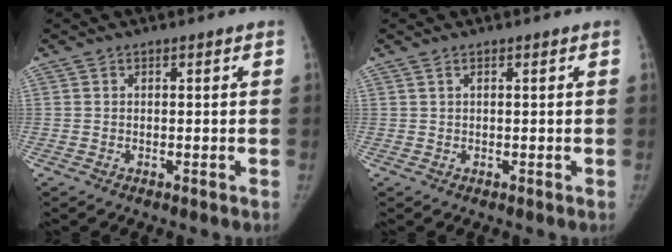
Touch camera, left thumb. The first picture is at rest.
{"total": 0.5, "force": [0.3, 0.0, 0.4], "torque": [-0.012, 0.005, 0.007]}